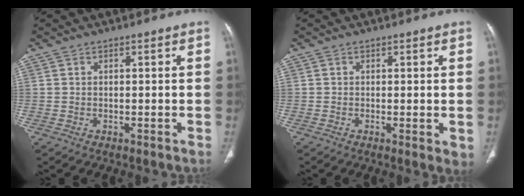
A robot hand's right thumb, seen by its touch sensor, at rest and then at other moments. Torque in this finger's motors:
{"motor_torque": [-0.46, 0.25, -0.49, 0.06, 0.01]}